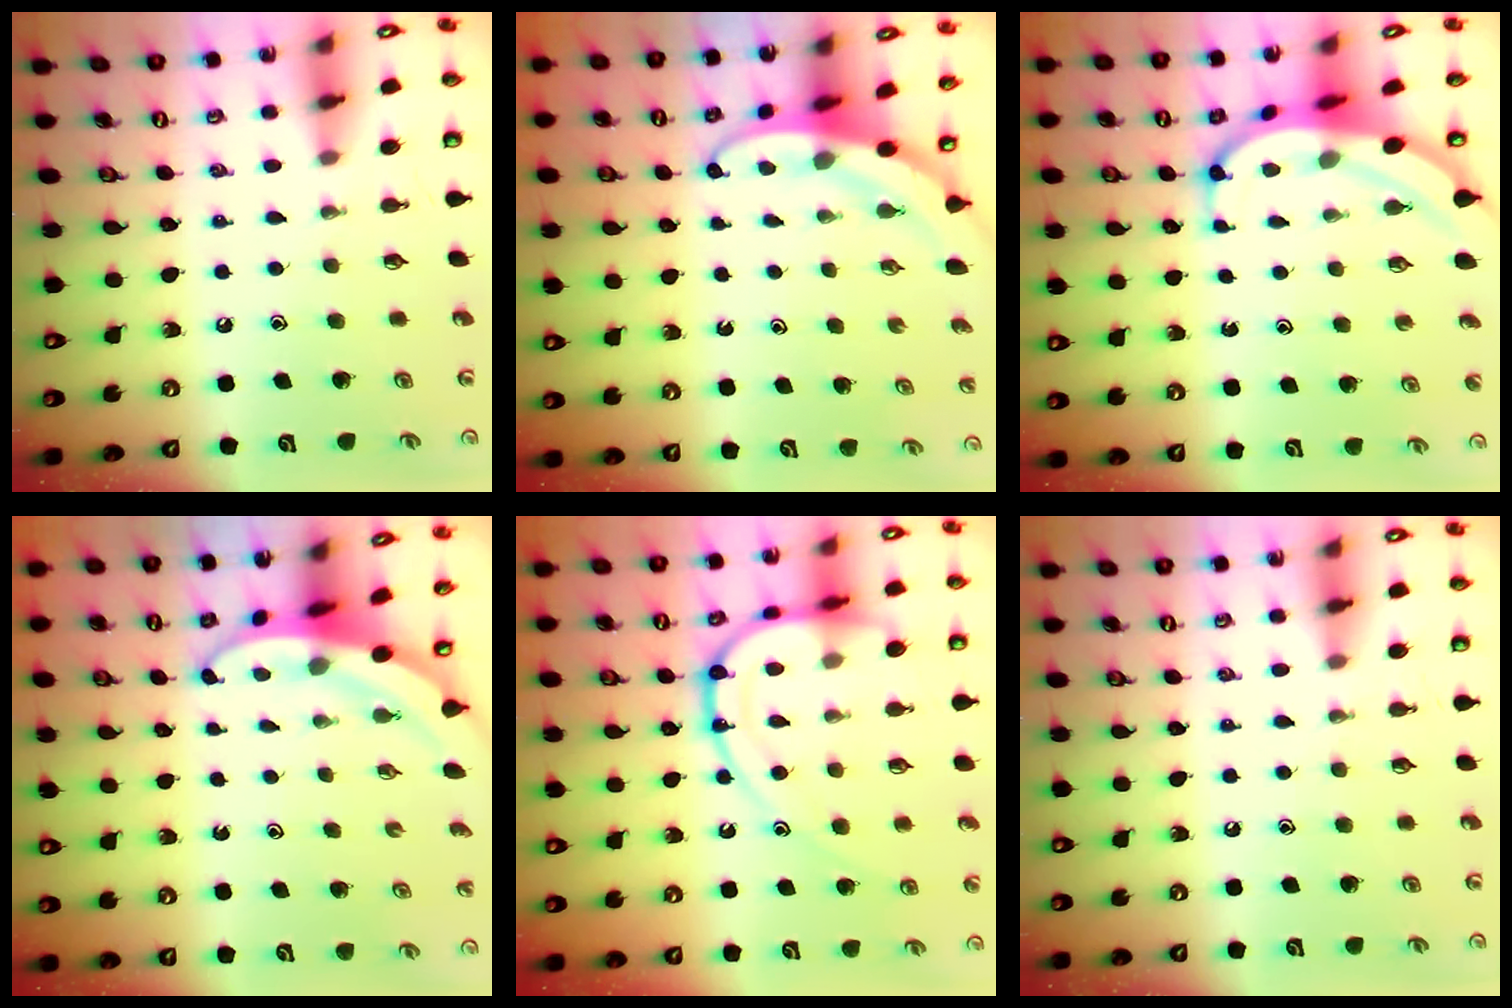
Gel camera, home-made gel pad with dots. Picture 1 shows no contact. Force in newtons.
{"total": 3.6, "press": 3.5, "slide": 0.4}
{"total": 7.2, "press": 7.1, "slide": 0.8}
{"total": 3.3, "press": 3.3, "slide": 0.0}
{"total": 14.1, "press": 14.0, "slide": 1.6}
{"total": 0.0}